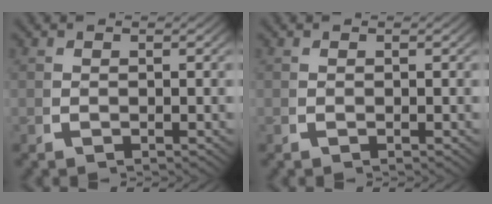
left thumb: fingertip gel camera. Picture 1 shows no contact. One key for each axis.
{"total": 0.0}